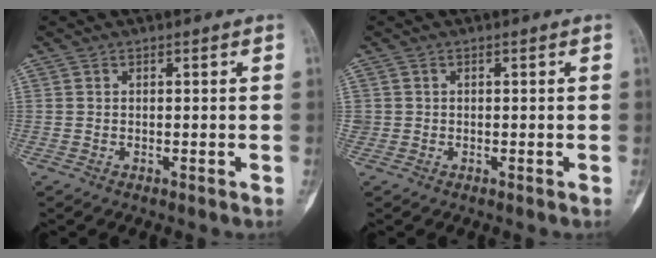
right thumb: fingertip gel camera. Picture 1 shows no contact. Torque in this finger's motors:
{"motor_torque": [0.47, -0.14, 0.41, -0.06, -0.05]}